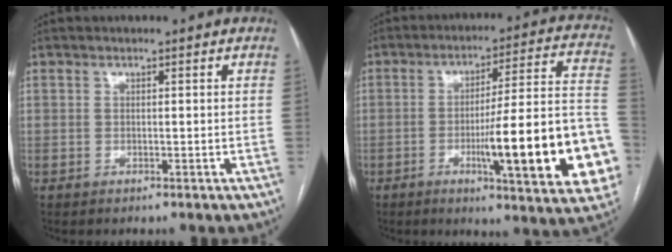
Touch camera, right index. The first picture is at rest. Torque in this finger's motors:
{"motor_torque": [2.14, 0.00, 1.05, 0.21]}